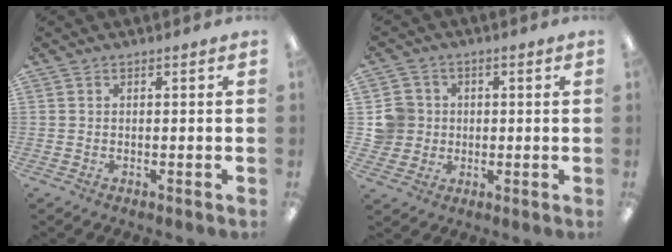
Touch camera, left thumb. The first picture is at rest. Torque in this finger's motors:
{"motor_torque": [-0.14, 0.42, 0.03, -0.21, -0.01]}